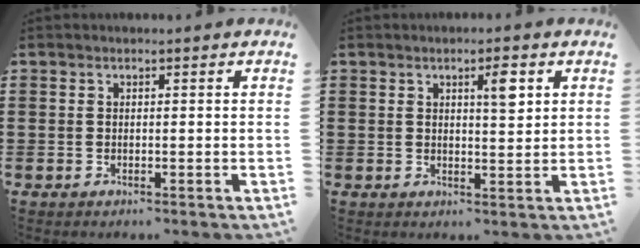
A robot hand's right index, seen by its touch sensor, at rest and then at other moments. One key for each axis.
{"total": 3.7, "fx": 1.6, "fy": 0.9, "fz": 3.2, "tx": -0.051, "ty": 0.000, "tz": 0.021}